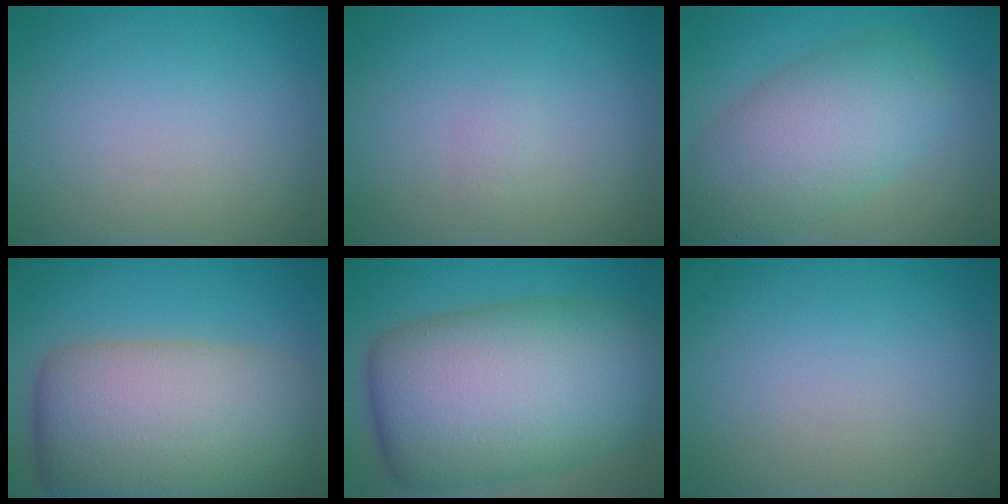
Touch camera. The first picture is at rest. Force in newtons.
{"total": 0.6, "press": 0.6, "slide": 0.1}
{"total": 8.0, "press": 7.9, "slide": 0.4}
{"total": 12.8, "press": 12.8, "slide": 0.5}
{"total": 15.7, "press": 15.7, "slide": 0.2}
{"total": 0.0}